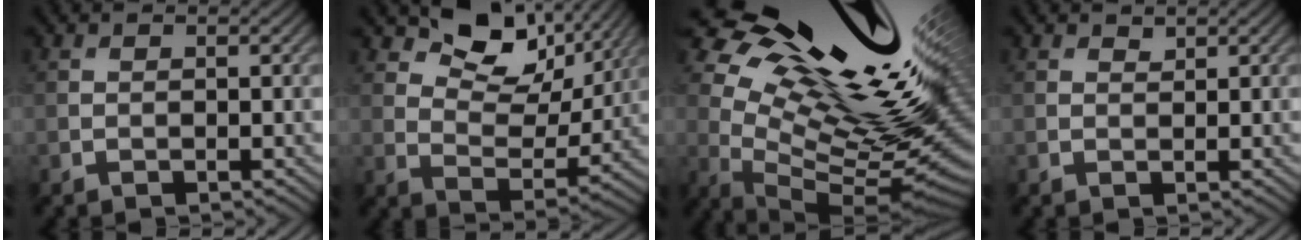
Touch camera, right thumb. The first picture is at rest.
{"total": 10.1, "force": [6.2, 5.5, 5.8], "torque": [-0.107, -0.013, 0.103]}
{"total": 20.5, "force": [9.6, 8.2, 16.2], "torque": [-0.240, 0.031, 0.166]}
{"total": 0.8, "force": [0.7, 0.3, 0.2], "torque": [-0.005, -0.003, 0.014]}